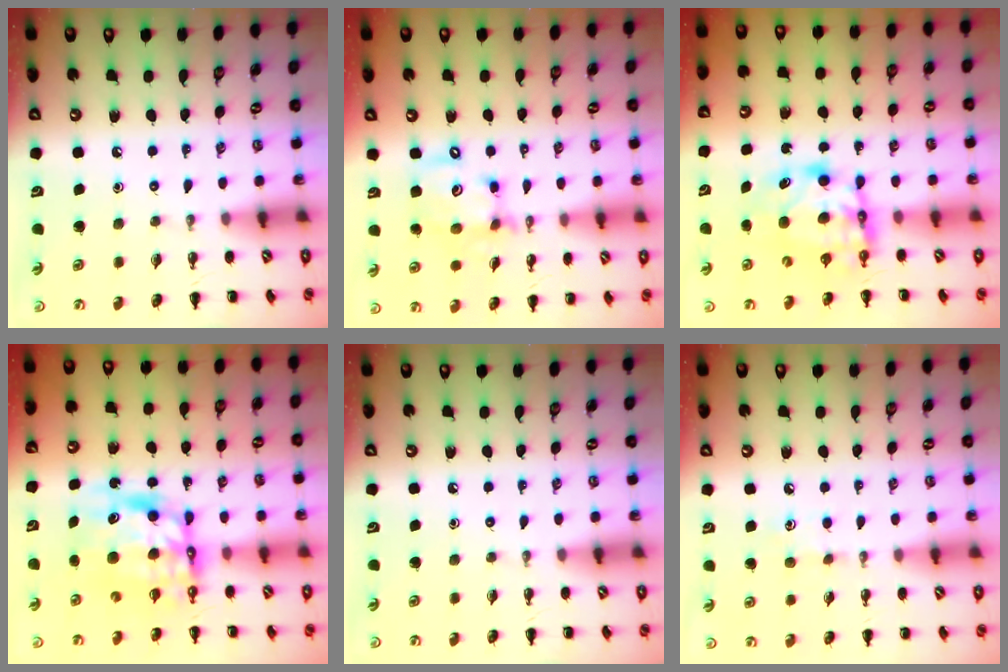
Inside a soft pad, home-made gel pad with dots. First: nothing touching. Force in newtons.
{"total": 12.6, "press": 12.3, "slide": 2.6}
{"total": 6.4, "press": 6.4, "slide": 0.7}
{"total": 9.9, "press": 9.5, "slide": 2.6}
{"total": 0.0}
{"total": 4.3, "press": 4.0, "slide": 1.5}